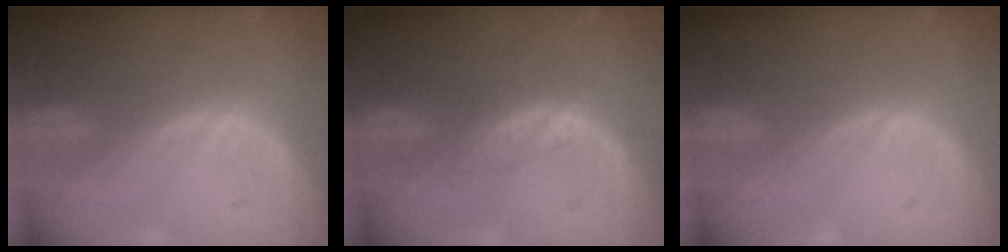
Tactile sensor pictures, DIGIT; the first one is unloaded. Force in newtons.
{"total": 1.8, "press": 1.8, "slide": 0.1}
{"total": 0.0}